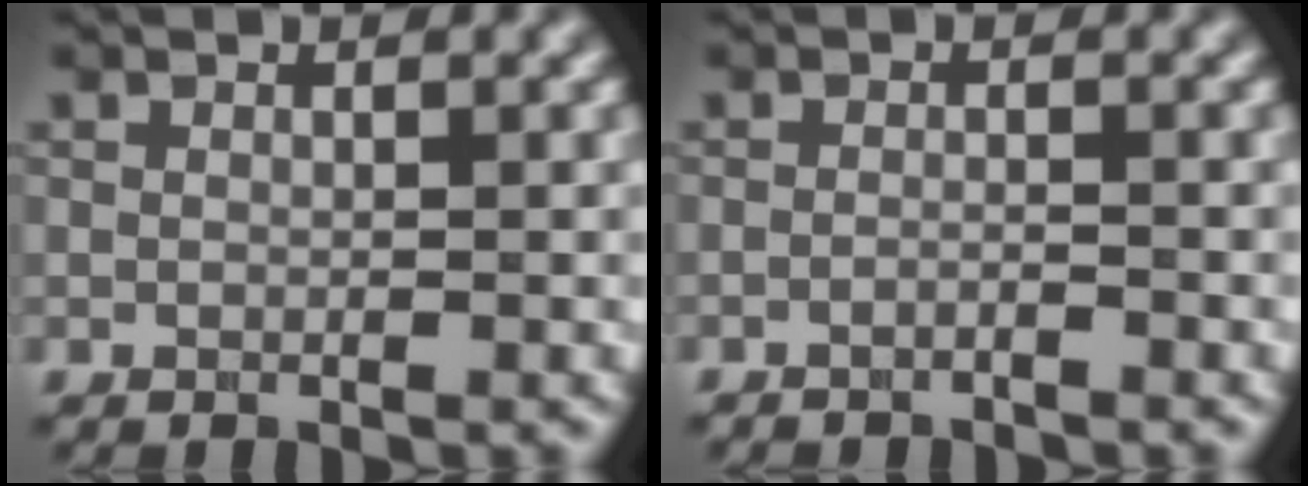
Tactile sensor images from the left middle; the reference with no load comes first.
{"total": 1.2, "force": [-1.0, 0.3, 0.6], "torque": [-0.005, -0.006, -0.025]}